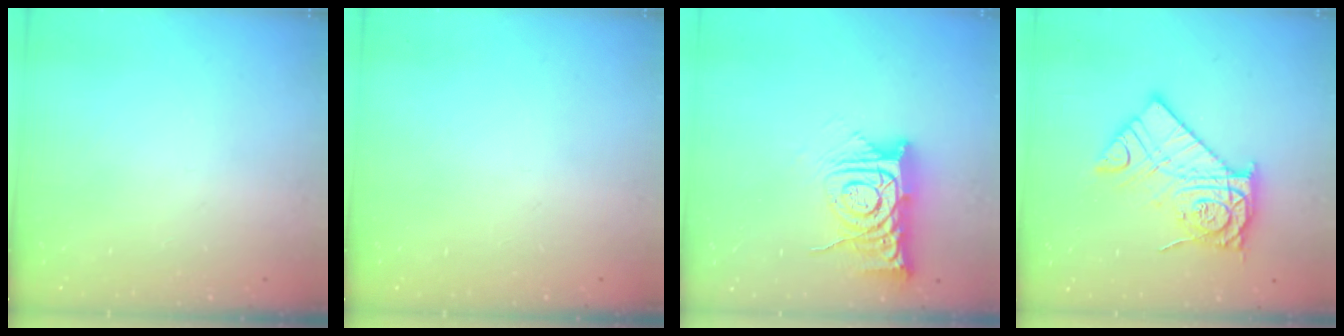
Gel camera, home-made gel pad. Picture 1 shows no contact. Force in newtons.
{"total": 0.0}
{"total": 12.0, "press": 11.9, "slide": 1.2}
{"total": 14.9, "press": 14.8, "slide": 1.1}